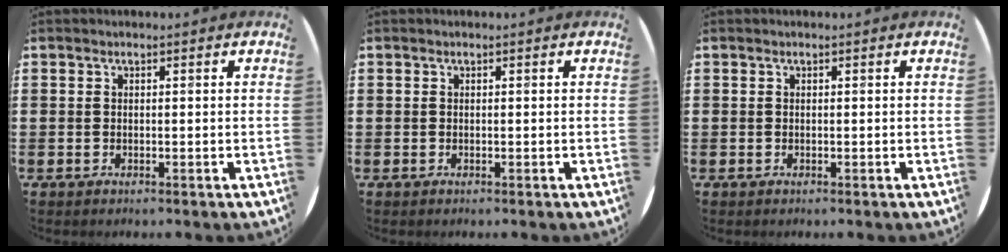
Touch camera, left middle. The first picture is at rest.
{"total": 0.0}
{"total": 0.0}